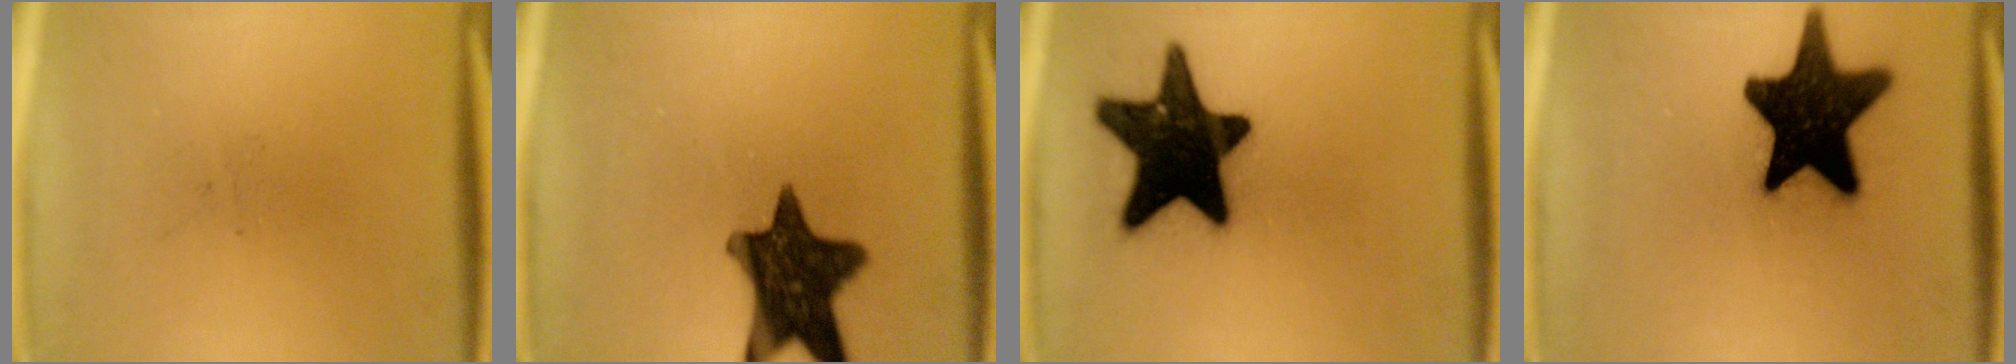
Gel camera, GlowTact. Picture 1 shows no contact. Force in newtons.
{"total": 14.1}
{"total": 19.8}
{"total": 19.8}